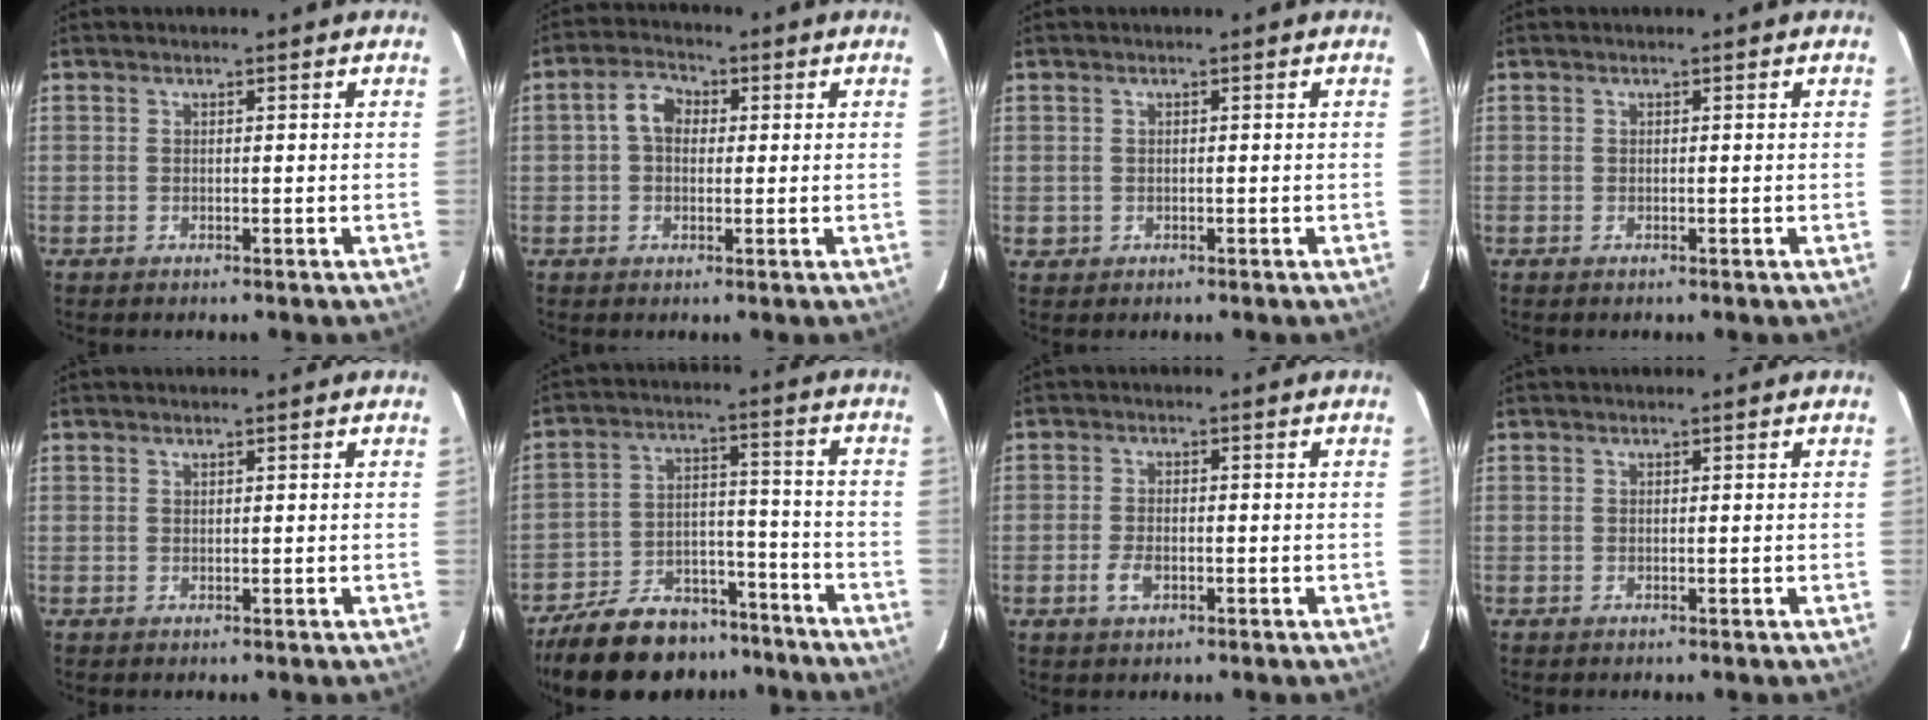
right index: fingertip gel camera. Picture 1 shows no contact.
{"total": 4.7, "force": [0.5, 3.5, 3.0], "torque": [-0.058, 0.020, 0.007]}
{"total": 1.3, "force": [-0.1, 1.3, 0.1], "torque": [0.000, 0.002, 0.001]}
{"total": 0.0}
{"total": 0.0}
{"total": 20.2, "force": [-16.2, 9.2, 7.7], "torque": [-0.174, 0.033, -0.231]}
{"total": 3.4, "force": [-1.4, 1.9, 2.4], "torque": [-0.054, -0.001, -0.025]}
{"total": 0.0}